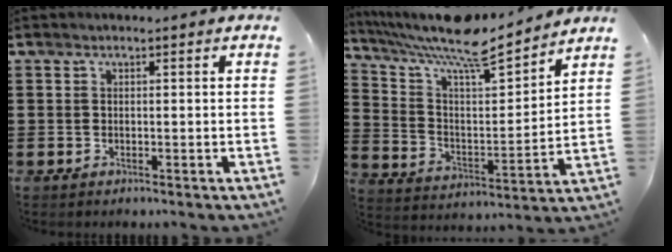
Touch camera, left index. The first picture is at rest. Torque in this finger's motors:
{"motor_torque": [0.76, -0.04, 1.05, 0.21]}